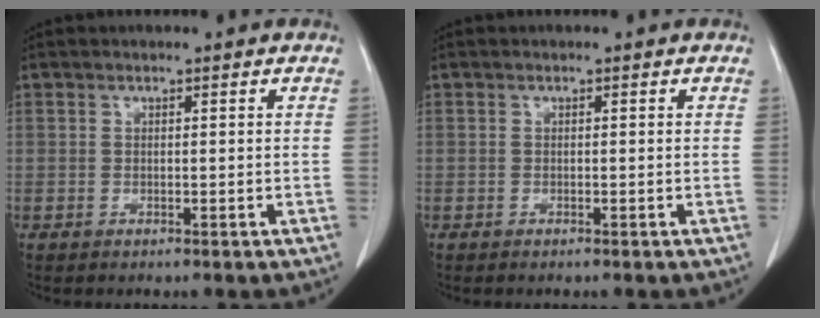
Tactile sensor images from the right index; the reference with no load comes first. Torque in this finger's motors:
{"motor_torque": [0.00, -0.12, -0.04, 0.00]}